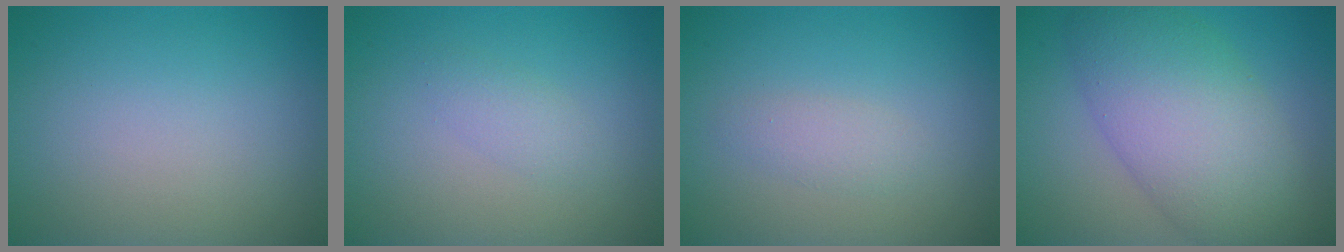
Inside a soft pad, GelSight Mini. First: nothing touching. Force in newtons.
{"total": 1.4, "press": 1.3, "slide": 0.1}
{"total": 1.4, "press": 1.4, "slide": 0.1}
{"total": 9.2, "press": 9.2, "slide": 0.3}